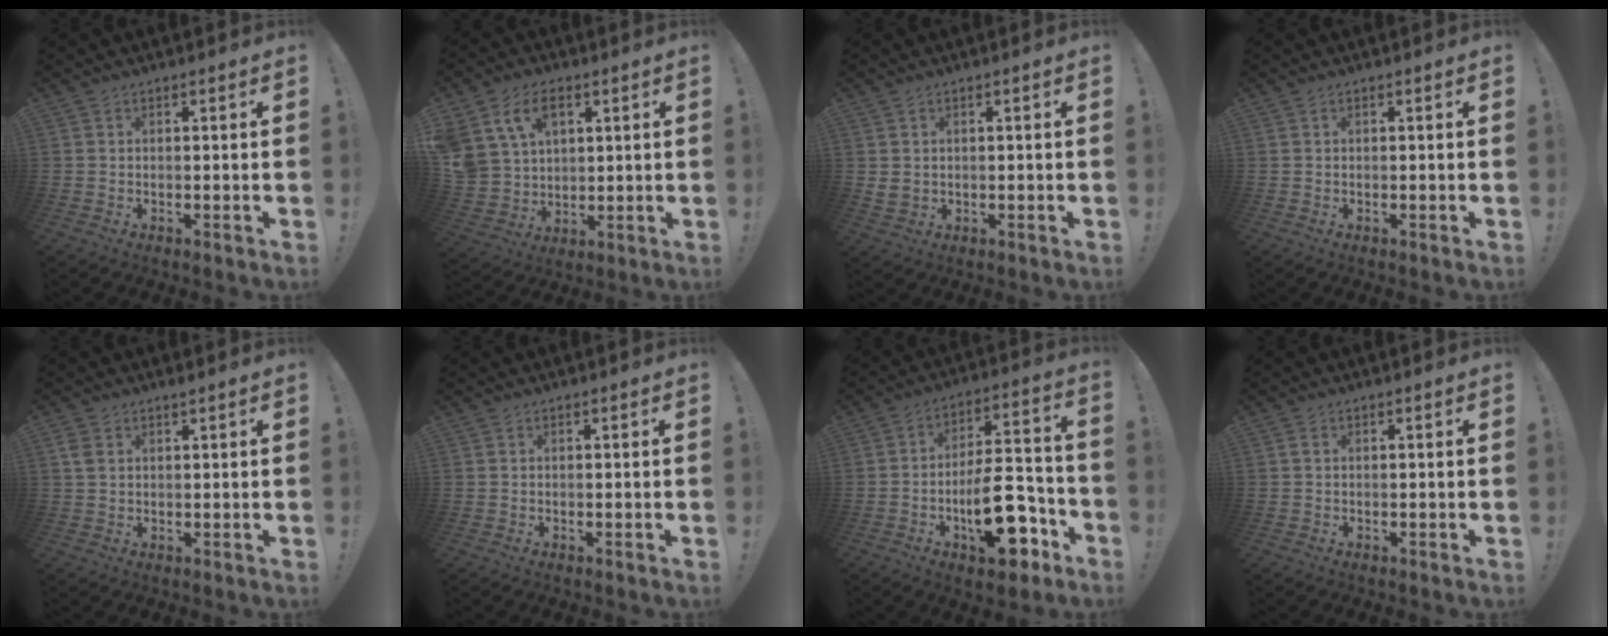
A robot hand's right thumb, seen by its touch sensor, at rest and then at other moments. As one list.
[{"total": 12.9, "force": [6.3, 9.2, 6.4], "torque": [-0.120, -0.024, 0.128]}, {"total": 2.7, "force": [1.0, 2.0, 1.4], "torque": [-0.027, 0.001, 0.021]}, {"total": 0.0}, {"total": 2.9, "force": [1.5, 1.3, 2.0], "torque": [-0.035, -0.001, 0.027]}, {"total": 0.0}, {"total": 18.9, "force": [-7.4, 9.1, 14.9], "torque": [-0.216, 0.061, -0.109]}, {"total": 0.9, "force": [0.0, 0.7, 0.5], "torque": [-0.010, 0.004, 0.000]}]